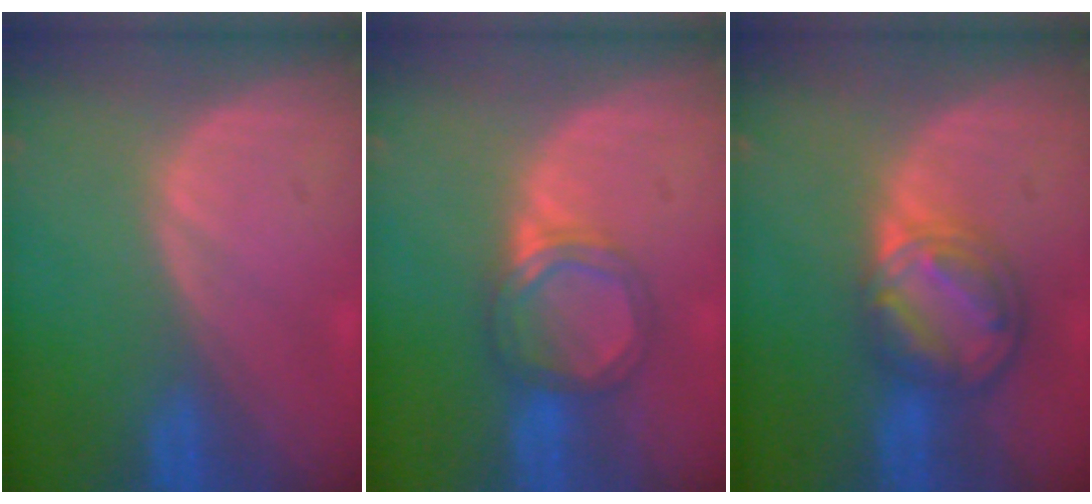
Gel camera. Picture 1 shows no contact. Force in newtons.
{"total": 5.3, "press": 4.8, "slide": 2.2}
{"total": 8.2, "press": 6.9, "slide": 4.4}